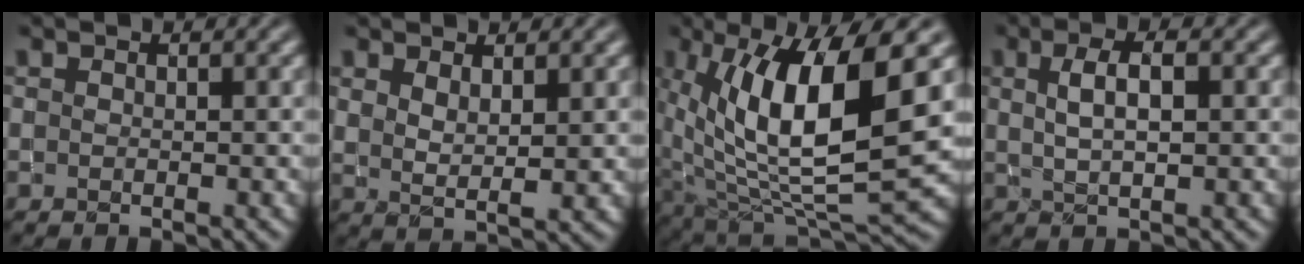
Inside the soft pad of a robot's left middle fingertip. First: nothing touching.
{"total": 2.4, "force": [1.5, 0.8, 1.7], "torque": [-0.036, -0.005, 0.033]}
{"total": 12.6, "force": [2.9, 4.5, 11.4], "torque": [-0.200, -0.004, 0.061]}
{"total": 3.0, "force": [1.0, 1.0, 2.7], "torque": [-0.050, 0.009, 0.018]}